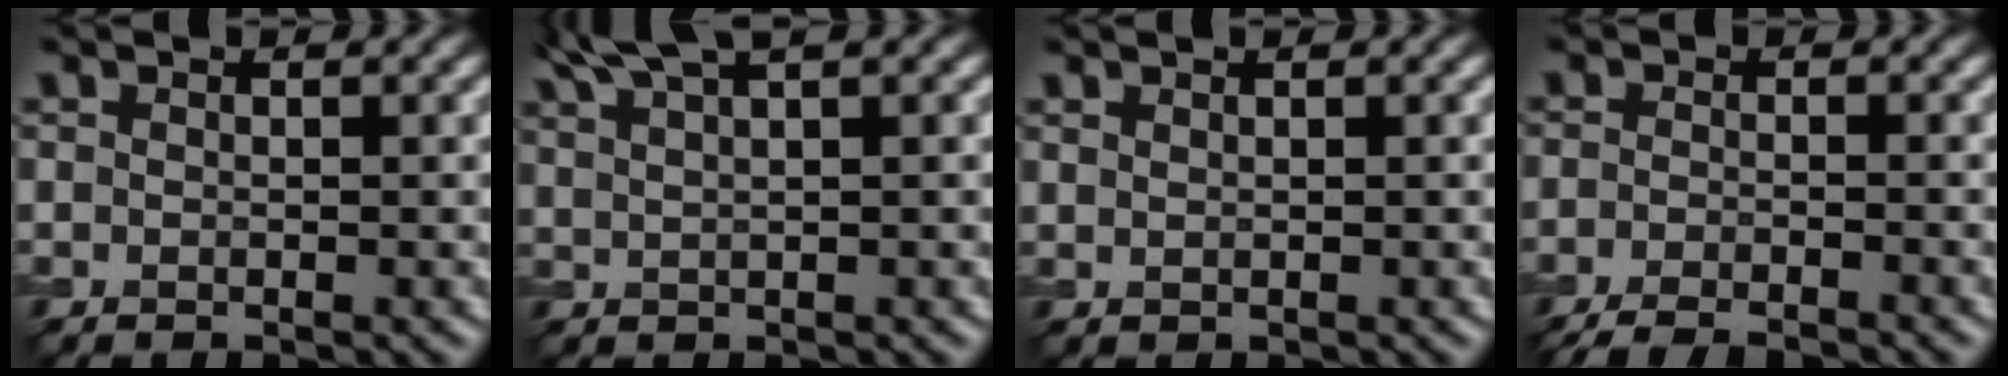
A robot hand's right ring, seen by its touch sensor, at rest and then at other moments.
{"total": 4.9, "force": [3.7, 1.0, 3.0], "torque": [-0.042, 0.016, 0.046]}
{"total": 1.1, "force": [0.8, 0.4, 0.5], "torque": [-0.004, -0.005, 0.010]}
{"total": 4.9, "force": [-4.1, 0.9, 2.5], "torque": [-0.042, -0.014, -0.071]}